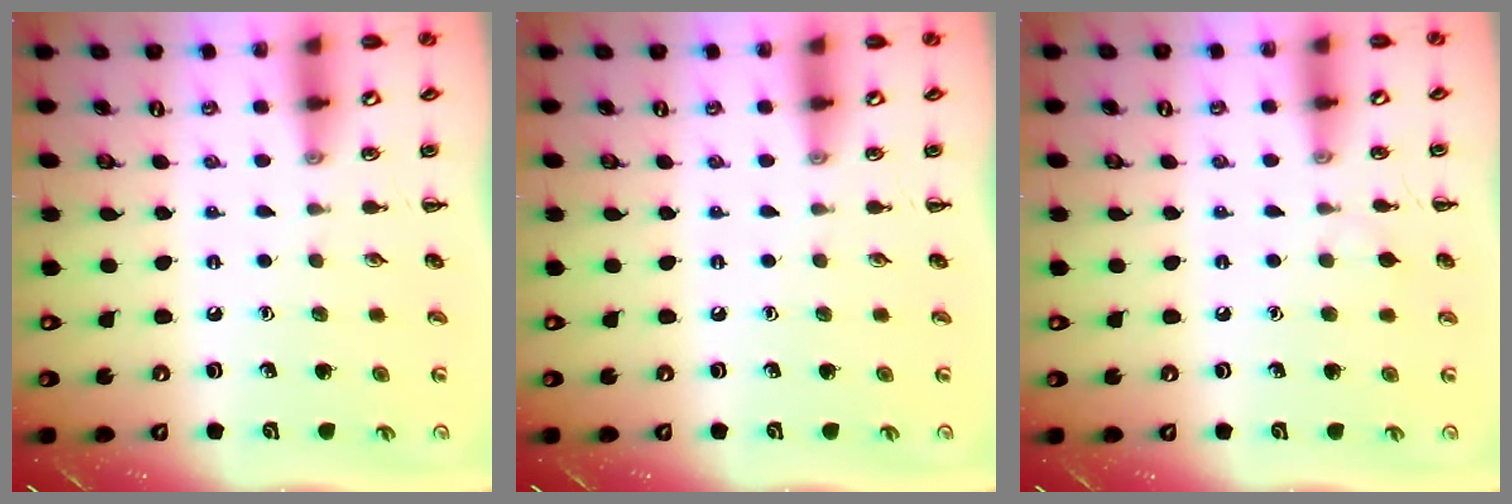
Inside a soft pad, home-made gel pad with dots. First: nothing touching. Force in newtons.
{"total": 0.0}
{"total": 4.1, "press": 3.8, "slide": 1.5}